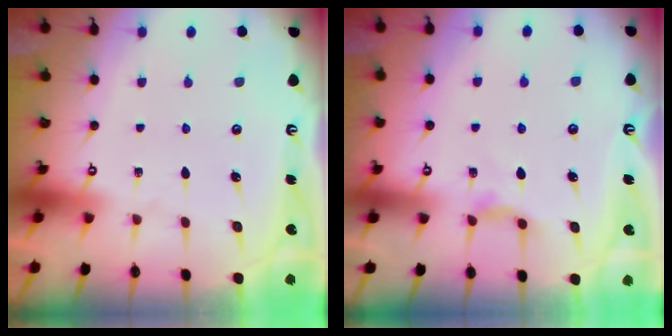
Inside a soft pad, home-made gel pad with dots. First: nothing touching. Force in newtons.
{"total": 4.3, "press": 4.2, "slide": 0.7}